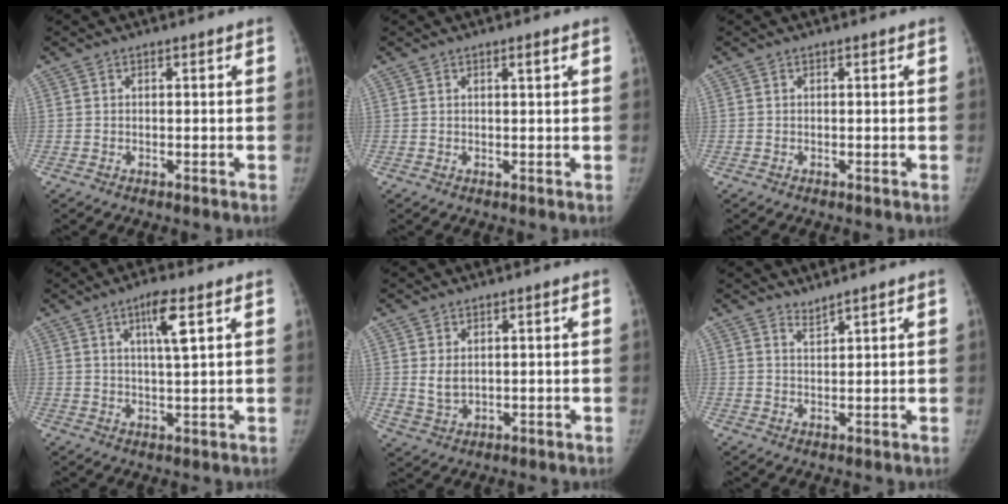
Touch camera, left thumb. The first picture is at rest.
{"total": 0.7, "force": [0.5, -0.1, 0.5], "torque": [-0.007, -0.003, 0.008]}
{"total": 0.0}
{"total": 6.0, "force": [2.7, 0.8, 5.3], "torque": [-0.094, -0.012, 0.047]}
{"total": 3.3, "force": [0.8, 2.4, 2.2], "torque": [-0.038, -0.012, 0.028]}
{"total": 1.8, "force": [1.8, -0.2, 0.3], "torque": [0.000, -0.016, 0.034]}